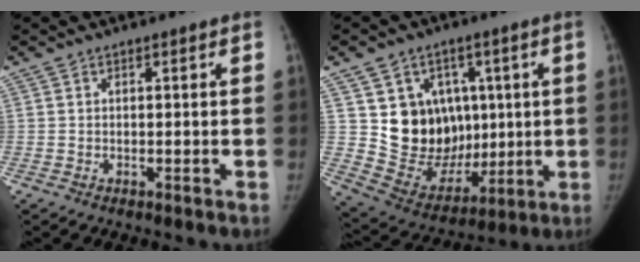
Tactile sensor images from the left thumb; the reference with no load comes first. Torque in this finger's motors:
{"motor_torque": [0.19, 0.19, 0.50, -0.13, 0.05]}